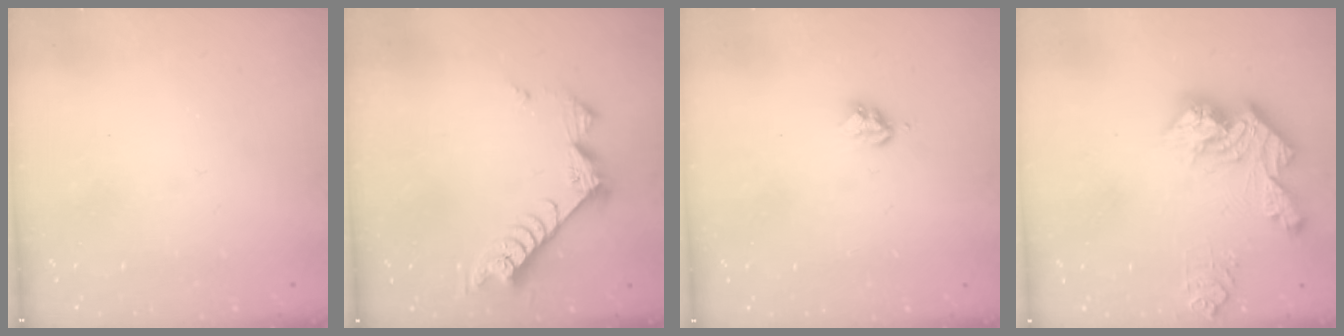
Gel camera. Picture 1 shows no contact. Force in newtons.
{"total": 8.4, "press": 8.3, "slide": 0.4}
{"total": 3.6, "press": 3.6, "slide": 0.5}
{"total": 15.6, "press": 15.5, "slide": 1.3}